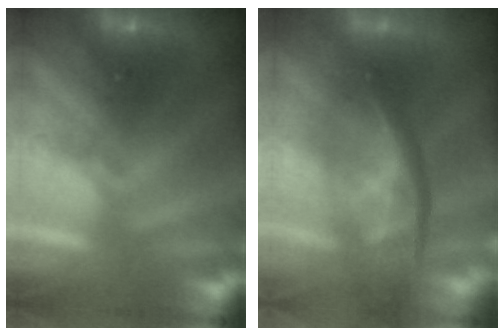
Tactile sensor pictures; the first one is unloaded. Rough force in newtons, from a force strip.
{"total": 11.6}